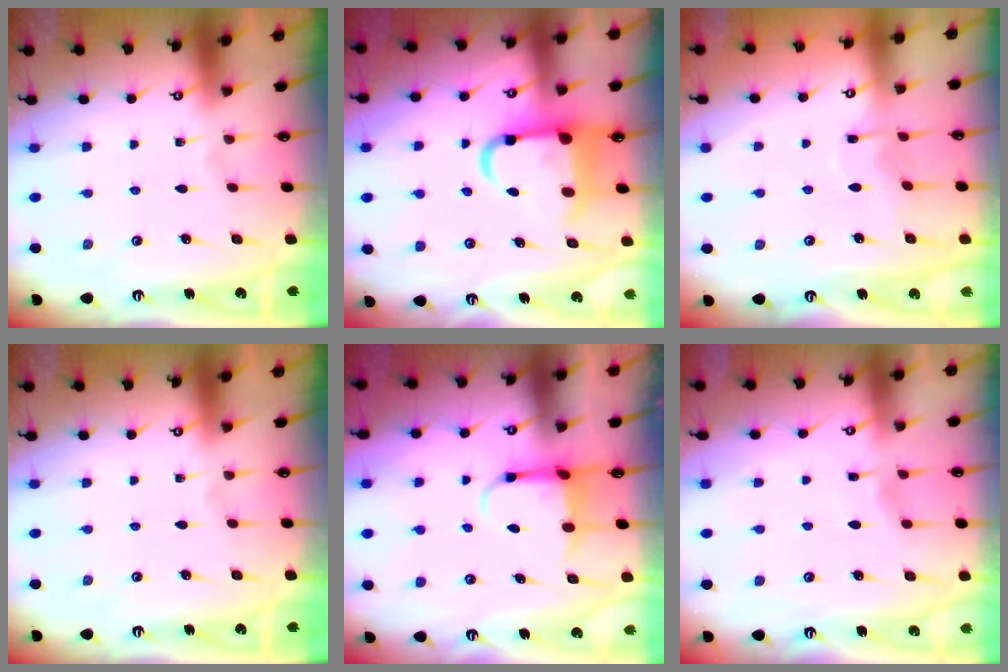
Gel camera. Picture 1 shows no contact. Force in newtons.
{"total": 8.9, "press": 8.5, "slide": 2.5}
{"total": 2.9, "press": 2.9, "slide": 0.4}
{"total": 0.0}
{"total": 4.0, "press": 3.8, "slide": 1.0}
{"total": 3.4, "press": 3.3, "slide": 0.4}